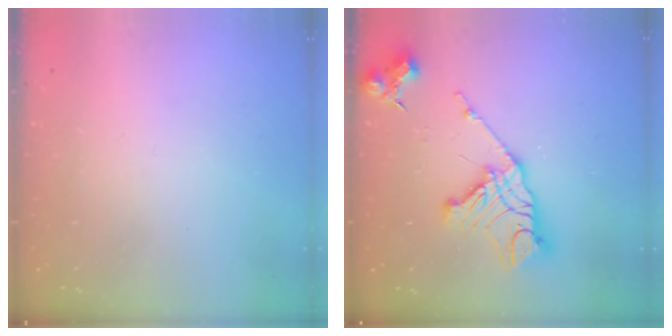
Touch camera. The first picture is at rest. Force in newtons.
{"total": 16.4, "press": 16.3, "slide": 1.5}